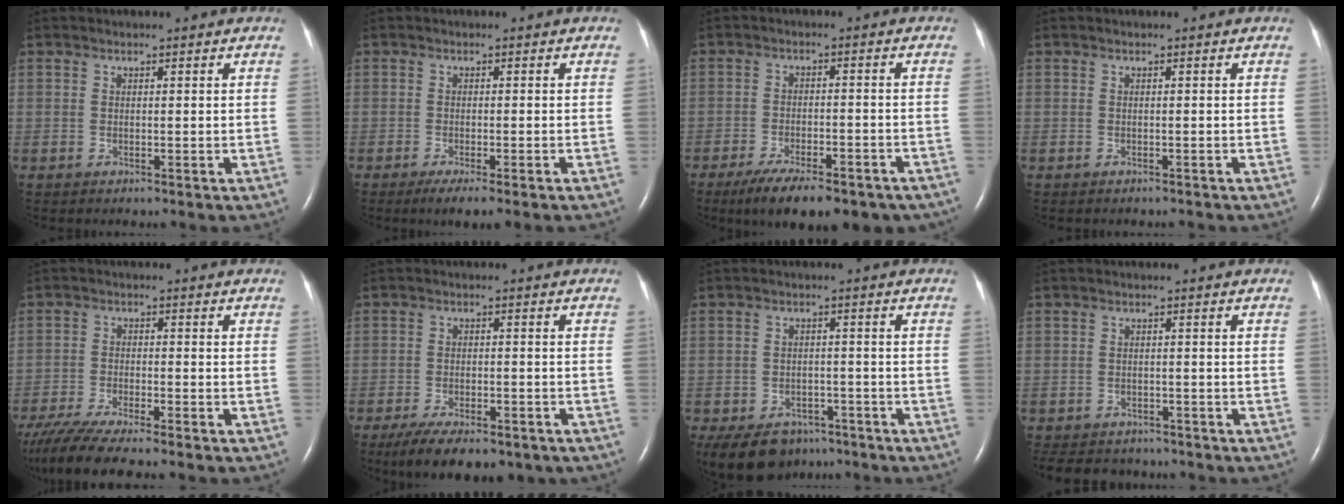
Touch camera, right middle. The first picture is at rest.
{"total": 4.0, "force": [-2.7, -0.1, 2.8], "torque": [-0.040, -0.011, -0.040]}
{"total": 15.9, "force": [-12.4, 5.0, 8.6], "torque": [-0.114, 0.001, -0.172]}
{"total": 1.4, "force": [-1.3, 0.4, 0.3], "torque": [-0.009, -0.003, -0.016]}
{"total": 10.5, "force": [-9.0, 0.3, 5.5], "torque": [-0.091, -0.026, -0.146]}
{"total": 12.7, "force": [-9.5, 4.6, 7.1], "torque": [-0.114, -0.007, -0.135]}
{"total": 11.9, "force": [-8.5, 7.2, 4.1], "torque": [-0.098, -0.006, -0.116]}
{"total": 10.2, "force": [-8.9, 4.2, 2.7], "torque": [-0.059, -0.001, -0.114]}